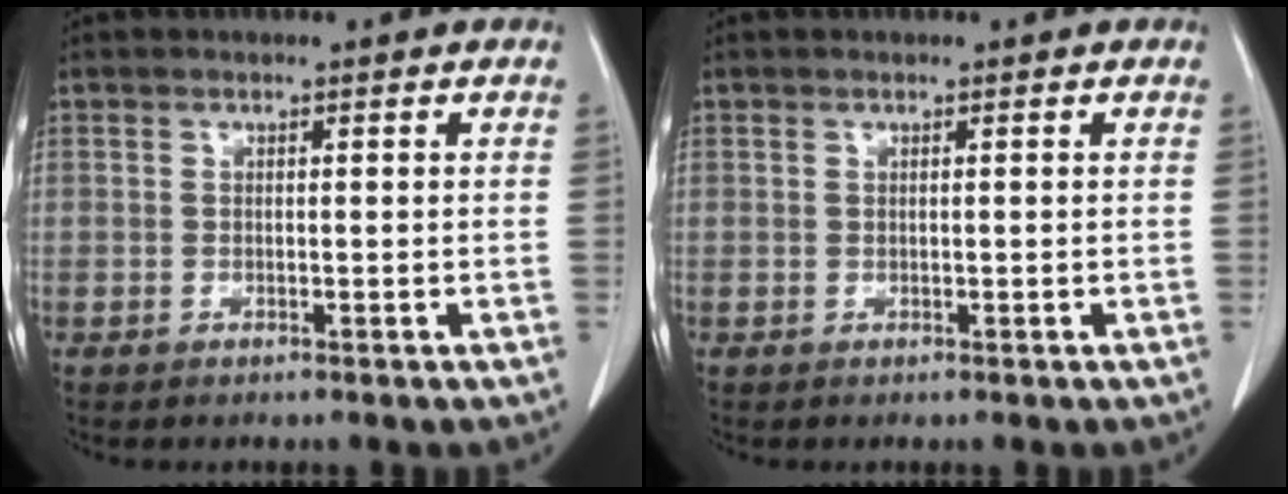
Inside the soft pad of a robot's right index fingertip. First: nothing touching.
{"total": 0.0}